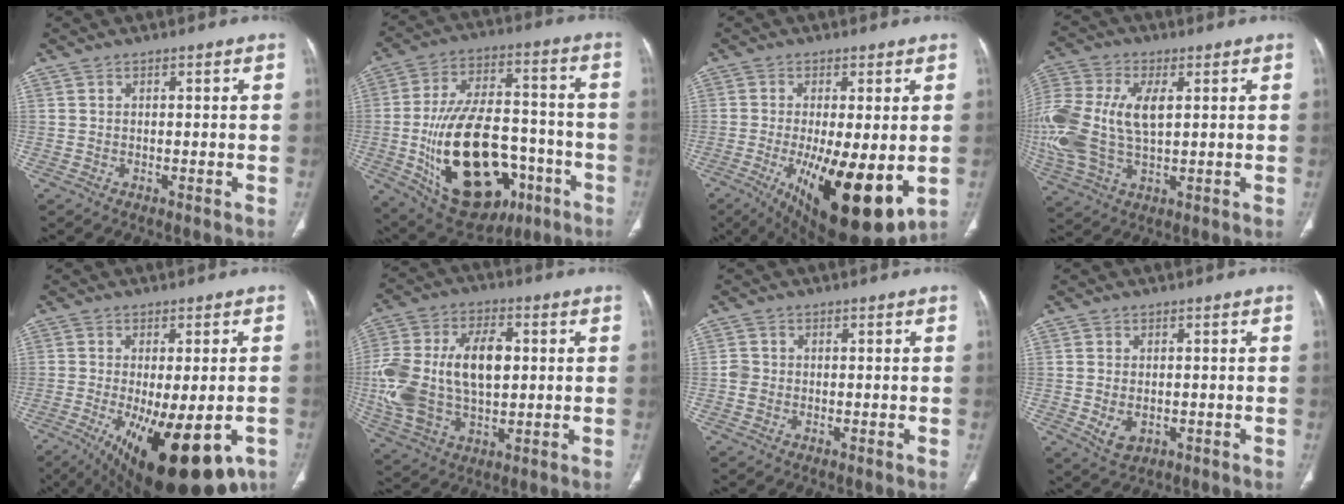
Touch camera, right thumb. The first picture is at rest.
{"total": 28.1, "force": [-8.4, 16.0, 21.5], "torque": [-0.375, 0.029, -0.109]}
{"total": 18.7, "force": [-4.6, 6.1, 17.1], "torque": [-0.254, -0.035, -0.051]}
{"total": 20.7, "force": [2.1, 11.8, 16.8], "torque": [-0.421, 0.005, 0.042]}
{"total": 21.4, "force": [-9.4, 8.1, 17.4], "torque": [-0.232, -0.025, -0.123]}
{"total": 21.0, "force": [1.3, 12.4, 16.8], "torque": [-0.349, 0.010, 0.030]}
{"total": 1.8, "force": [-0.3, 1.6, 0.7], "torque": [-0.010, 0.005, -0.009]}
{"total": 4.1, "force": [-0.8, 2.8, 2.9], "torque": [-0.052, -0.003, -0.002]}